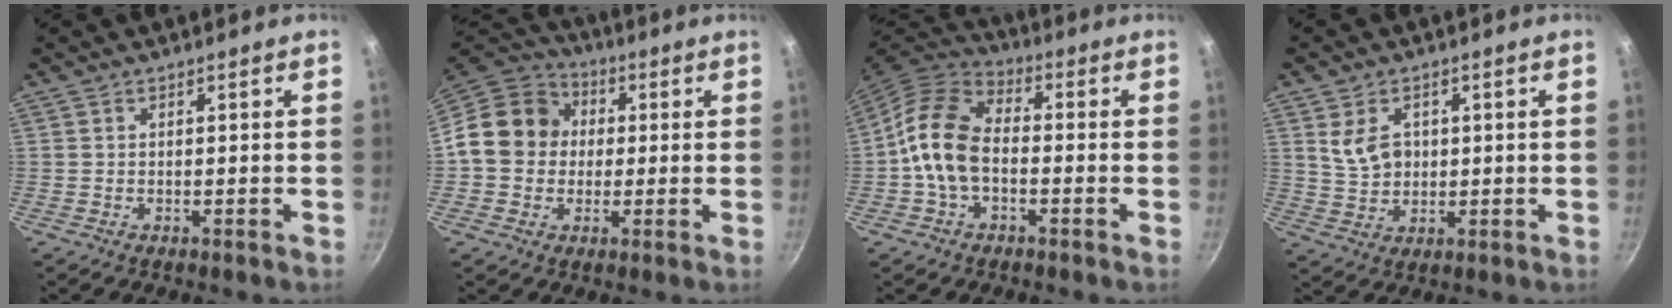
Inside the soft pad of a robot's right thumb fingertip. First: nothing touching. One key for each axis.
{"total": 13.5, "fx": 0.9, "fy": 12.0, "fz": 6.2, "tx": -0.078, "ty": 0.024, "tz": -0.007}
{"total": 11.9, "fx": -1.8, "fy": 7.8, "fz": 8.8, "tx": -0.145, "ty": 0.038, "tz": -0.052}
{"total": 6.7, "fx": 1.7, "fy": 4.9, "fz": 4.2, "tx": -0.058, "ty": -0.008, "tz": 0.036}